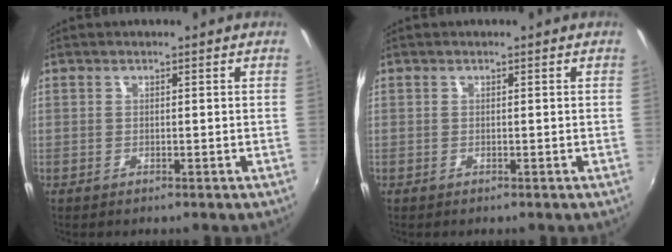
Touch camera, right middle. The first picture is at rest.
{"total": 0.0}